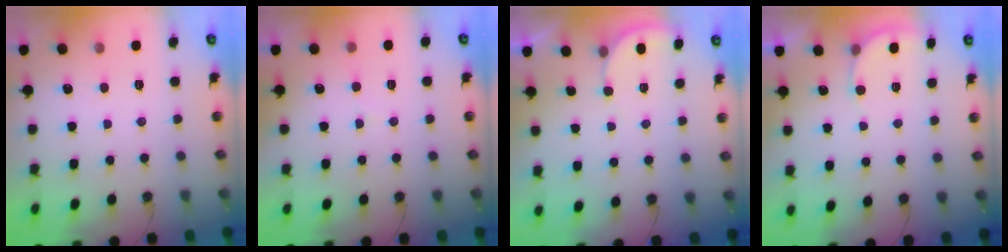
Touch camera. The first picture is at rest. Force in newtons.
{"total": 4.7, "press": 4.7, "slide": 0.3}
{"total": 2.6, "press": 2.6, "slide": 0.2}
{"total": 4.1, "press": 4.1, "slide": 0.3}